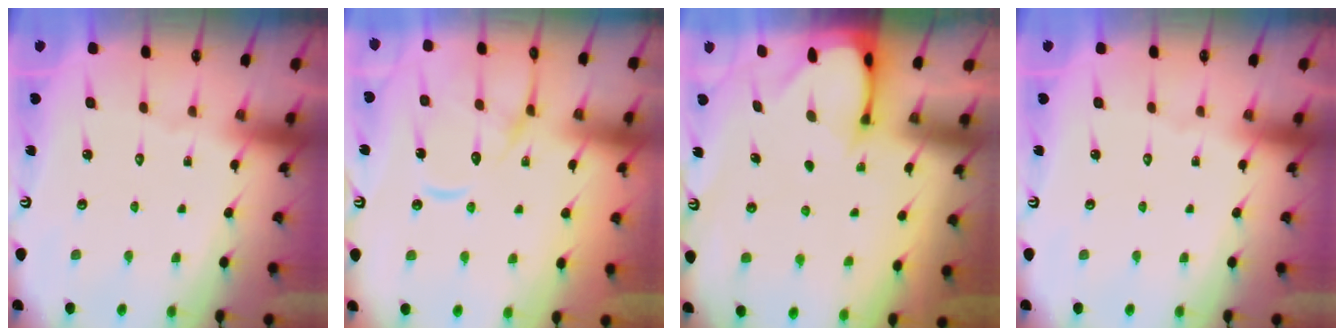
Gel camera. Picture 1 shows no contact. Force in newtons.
{"total": 11.6, "press": 11.5, "slide": 1.2}
{"total": 2.5, "press": 2.5, "slide": 0.3}
{"total": 0.0}